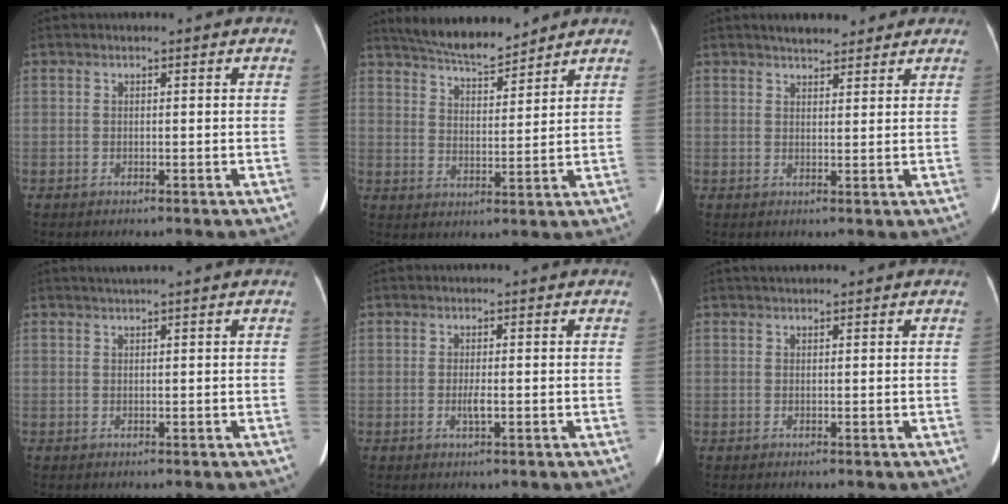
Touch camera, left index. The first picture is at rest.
{"total": 9.1, "force": [8.5, 1.1, 3.1], "torque": [-0.057, 0.010, 0.145]}
{"total": 5.5, "force": [4.7, 1.9, 2.1], "torque": [-0.026, 0.020, 0.068]}
{"total": 1.4, "force": [1.1, -0.4, 0.8], "torque": [-0.016, 0.007, 0.025]}
{"total": 1.5, "force": [-0.4, 0.2, 1.4], "torque": [-0.030, -0.002, -0.006]}
{"total": 1.6, "force": [1.3, 0.5, 0.8], "torque": [-0.012, 0.020, 0.021]}